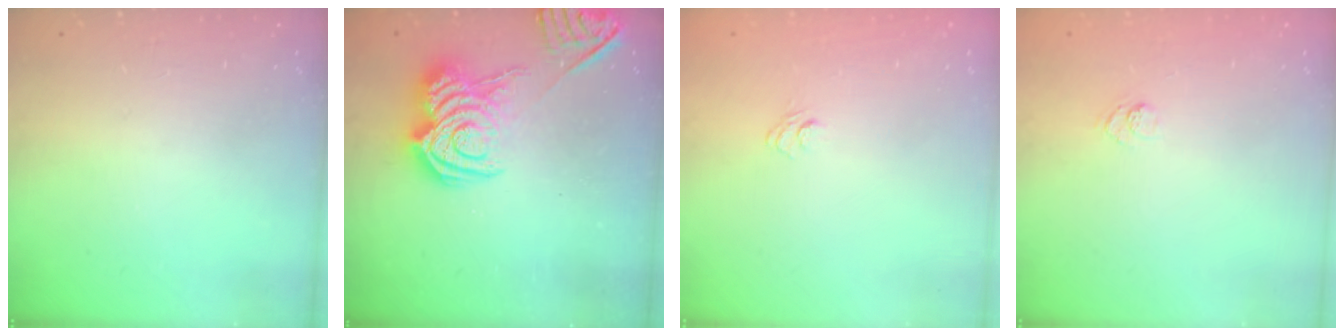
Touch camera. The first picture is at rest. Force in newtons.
{"total": 12.7, "press": 12.6, "slide": 0.7}
{"total": 4.3, "press": 4.0, "slide": 1.4}
{"total": 3.2, "press": 3.0, "slide": 1.0}